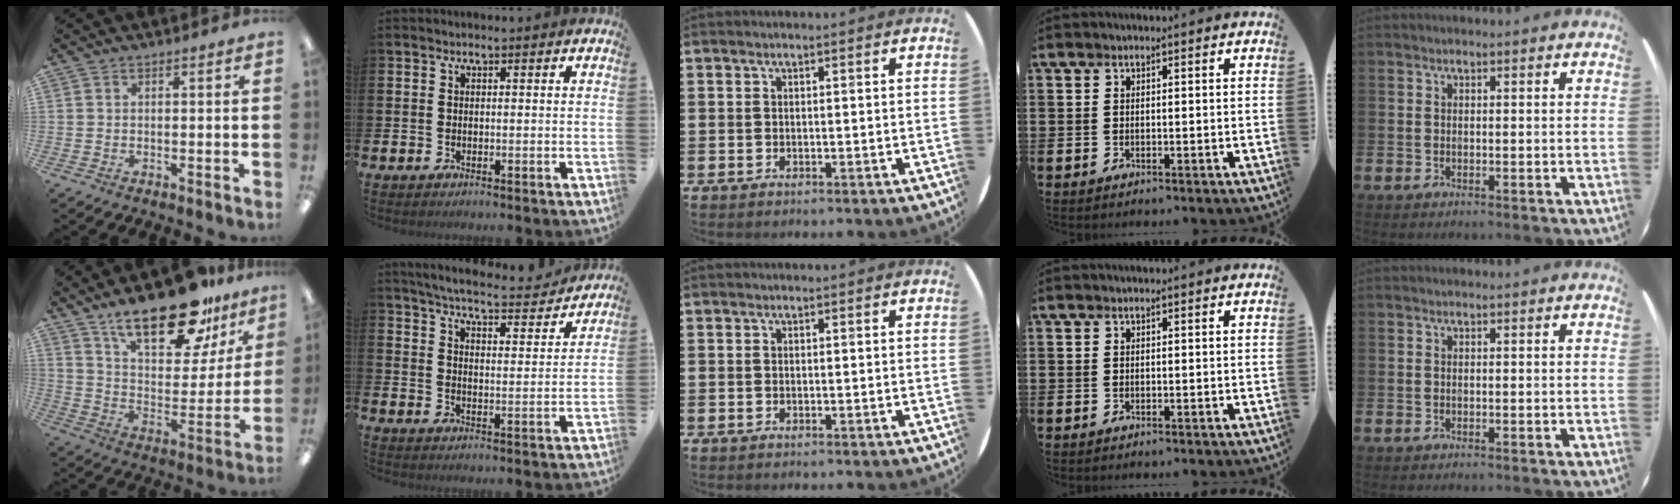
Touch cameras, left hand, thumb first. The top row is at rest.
{"thumb": {"total": 24.0, "force": [16.9, 9.8, 13.9], "torque": [-0.219, -0.100, 0.290]}, "index": {"total": 5.6, "force": [5.4, 0.5, 1.4], "torque": [-0.042, -0.043, 0.090]}}